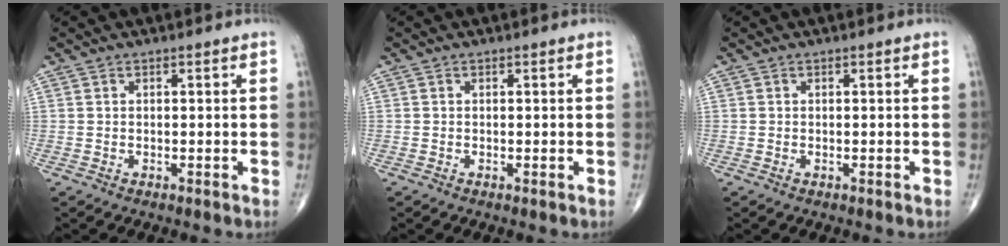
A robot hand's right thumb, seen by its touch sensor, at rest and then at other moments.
{"total": 0.0}
{"total": 0.0}